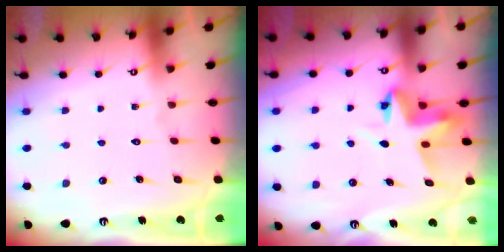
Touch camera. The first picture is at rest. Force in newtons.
{"total": 5.5, "press": 5.5, "slide": 0.2}